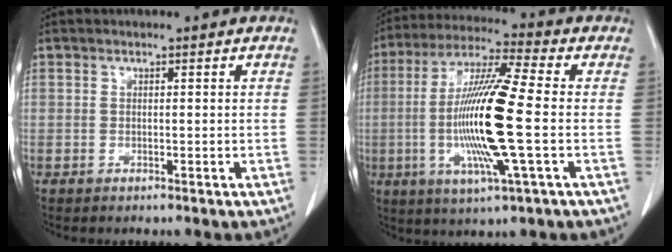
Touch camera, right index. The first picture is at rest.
{"total": 16.3, "force": [-2.1, 0.4, 16.2], "torque": [-0.323, -0.008, -0.047]}